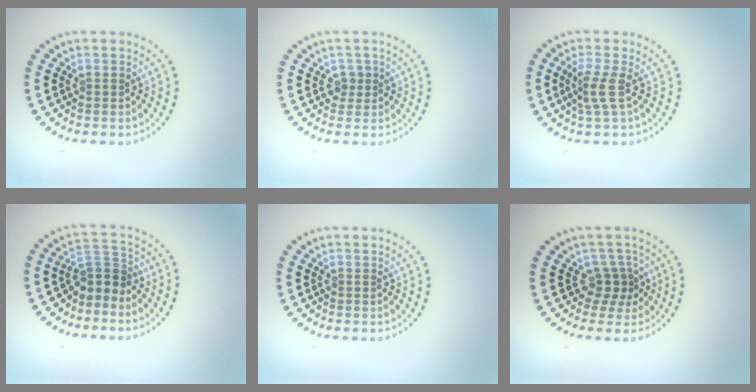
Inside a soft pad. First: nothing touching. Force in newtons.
{"total": 1.2, "press": 1.0, "slide": 0.7}
{"total": 2.2, "press": 1.6, "slide": 1.5}
{"total": 2.7, "press": 2.1, "slide": 1.7}
{"total": 0.0}
{"total": 2.2, "press": 1.5, "slide": 1.6}